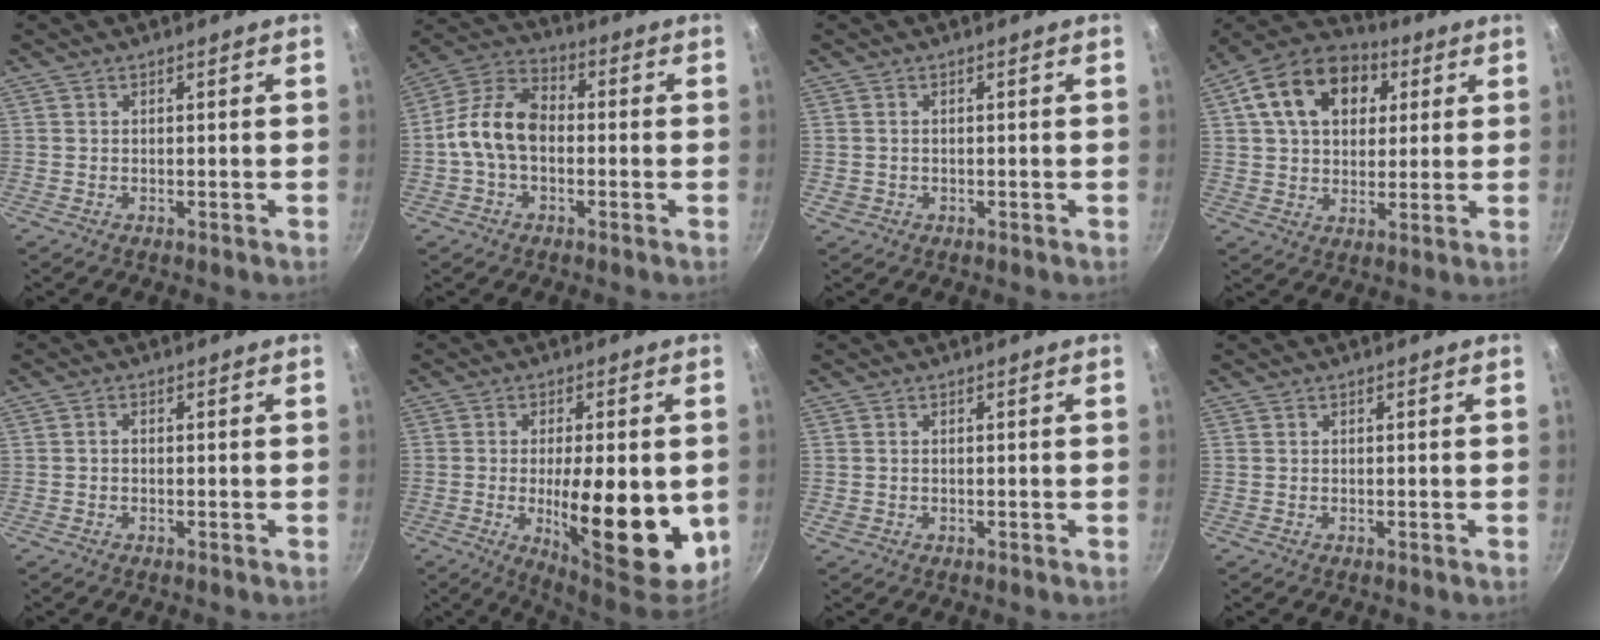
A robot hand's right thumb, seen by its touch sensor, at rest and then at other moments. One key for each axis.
{"total": 11.0, "fx": -1.1, "fy": 7.2, "fz": 8.1, "tx": -0.135, "ty": 0.039, "tz": -0.041}
{"total": 1.3, "fx": -0.3, "fy": 1.2, "fz": 0.5, "tx": -0.008, "ty": 0.002, "tz": -0.002}
{"total": 17.3, "fx": 5.7, "fy": 12.2, "fz": 11.0, "tx": -0.169, "ty": 0.016, "tz": 0.083}
{"total": 1.0, "fx": -0.2, "fy": 0.7, "fz": 0.6, "tx": -0.012, "ty": 0.006, "tz": -0.004}
{"total": 18.5, "fx": -2.6, "fy": 6.6, "fz": 17.1, "tx": -0.232, "ty": -0.007, "tz": -0.029}
{"total": 0.6, "fx": -0.1, "fy": 0.5, "fz": 0.3, "tx": -0.003, "ty": 0.001, "tz": -0.001}
{"total": 0.0}